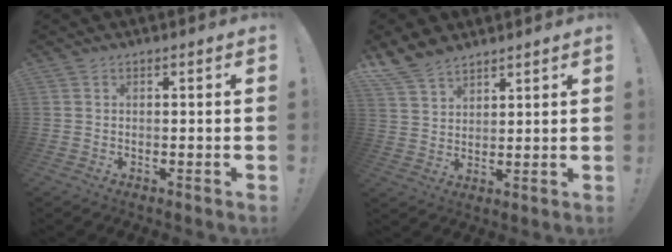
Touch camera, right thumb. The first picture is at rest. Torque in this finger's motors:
{"motor_torque": [0.03, 0.94, 0.15, 0.04, 0.02]}